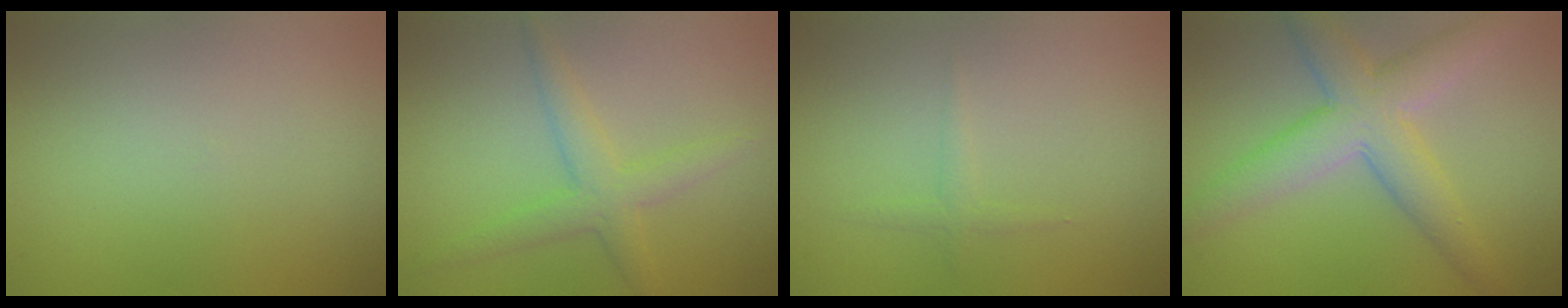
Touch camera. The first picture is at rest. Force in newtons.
{"total": 3.1, "press": 3.1, "slide": 0.0}
{"total": 0.9, "press": 0.9, "slide": 0.0}
{"total": 6.1, "press": 6.1, "slide": 0.2}